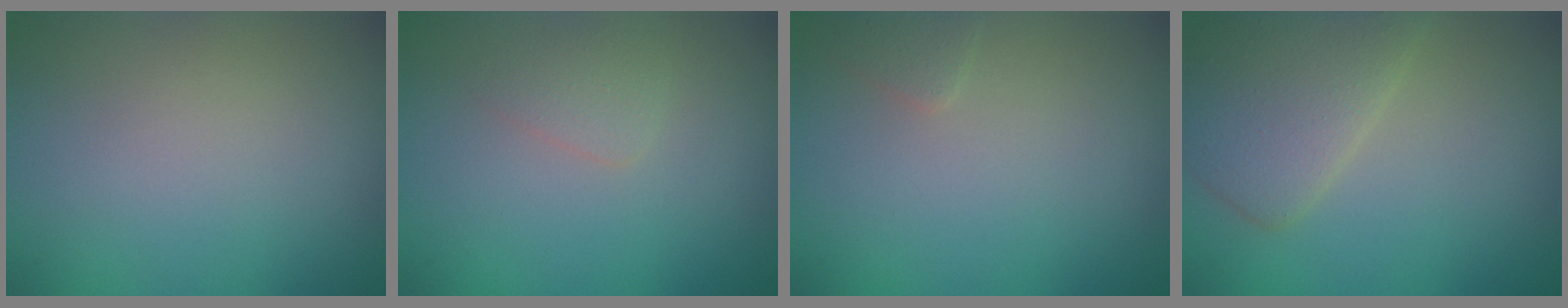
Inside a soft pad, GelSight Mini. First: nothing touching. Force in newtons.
{"total": 1.2, "press": 1.2, "slide": 0.0}
{"total": 0.9, "press": 0.9, "slide": 0.1}
{"total": 4.4, "press": 4.4, "slide": 0.2}